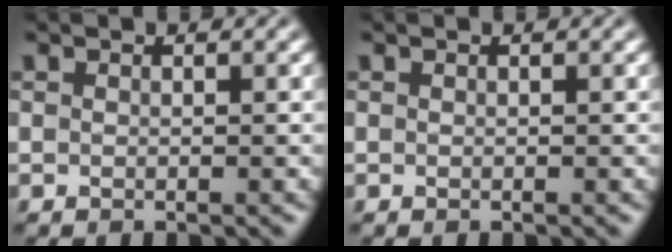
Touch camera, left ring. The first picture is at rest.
{"total": 0.0}